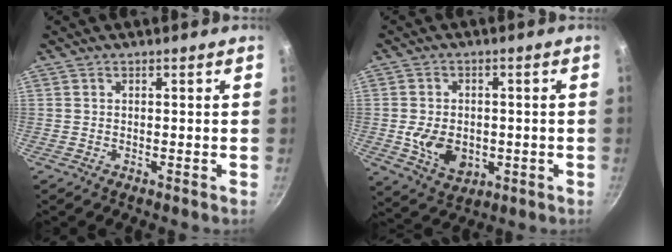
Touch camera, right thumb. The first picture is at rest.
{"total": 9.4, "force": [-1.4, 6.9, 6.2], "torque": [-0.092, 0.000, -0.012]}